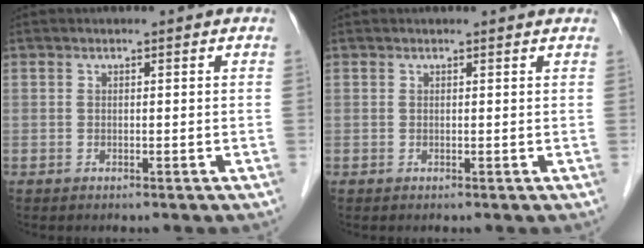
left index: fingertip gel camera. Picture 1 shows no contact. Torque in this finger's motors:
{"motor_torque": [0.71, -0.70, 0.02, 0.00]}